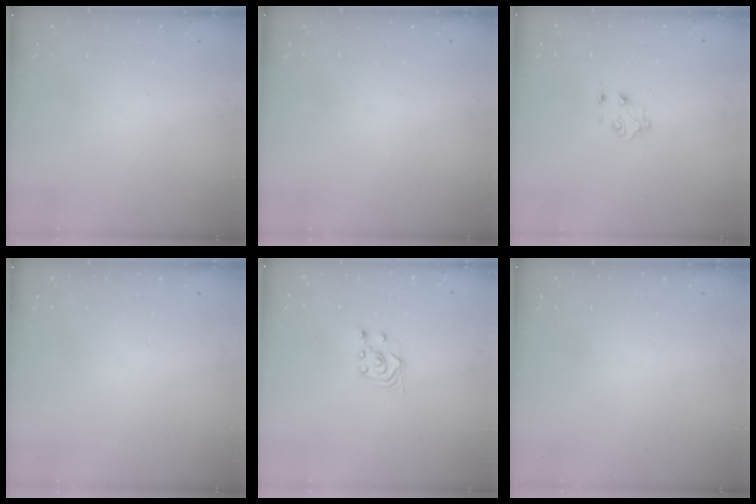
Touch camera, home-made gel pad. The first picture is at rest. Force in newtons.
{"total": 0.0}
{"total": 4.4, "press": 4.4, "slide": 0.5}
{"total": 0.0}
{"total": 2.5, "press": 2.2, "slide": 1.2}
{"total": 0.0}